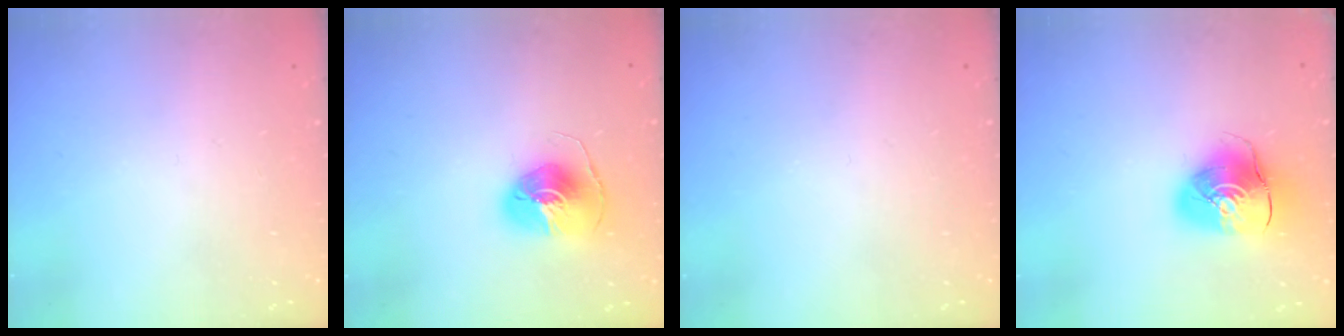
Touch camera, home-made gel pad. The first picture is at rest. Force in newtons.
{"total": 8.1, "press": 8.1, "slide": 0.1}
{"total": 0.0}
{"total": 10.6, "press": 10.5, "slide": 1.5}